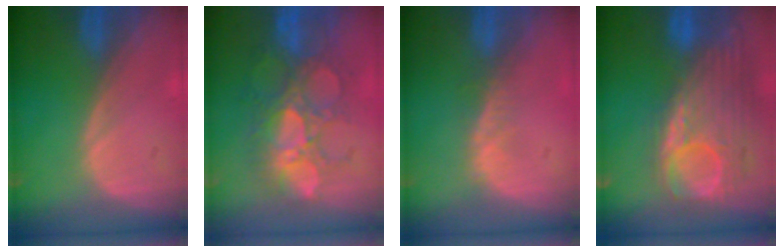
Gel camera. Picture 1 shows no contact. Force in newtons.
{"total": 9.7, "press": 9.3, "slide": 2.6}
{"total": 2.3, "press": 1.9, "slide": 1.4}
{"total": 12.5, "press": 10.6, "slide": 6.6}